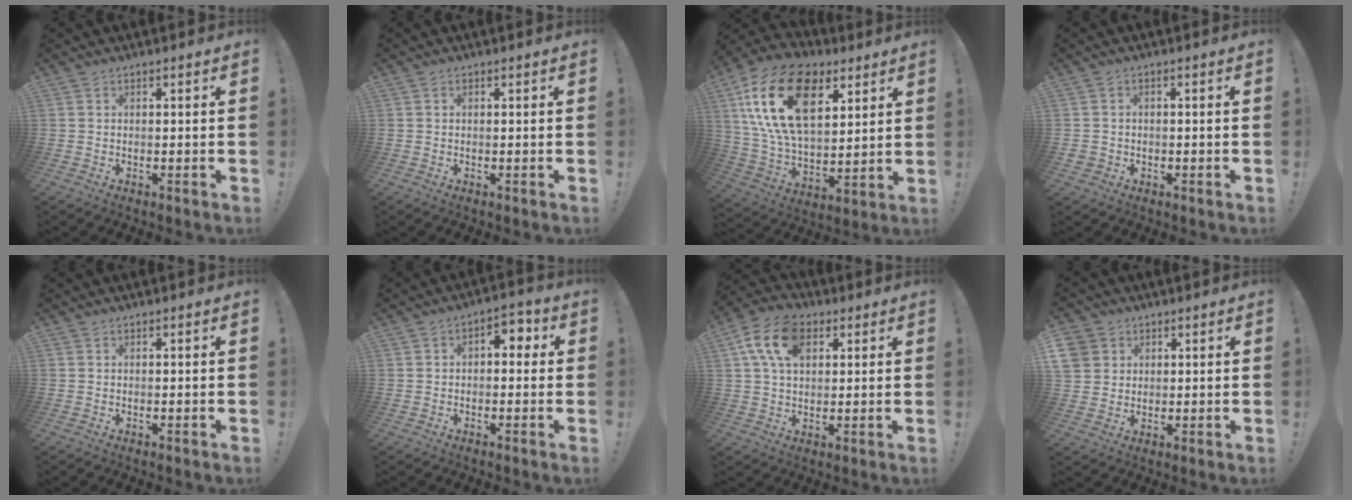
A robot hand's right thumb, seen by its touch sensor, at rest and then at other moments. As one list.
[{"total": 0.0}, {"total": 24.6, "force": [10.4, 14.8, 16.6], "torque": [-0.317, -0.048, 0.192]}, {"total": 2.0, "force": [-0.2, 1.9, 0.7], "torque": [-0.012, 0.002, -0.001]}, {"total": 0.0}, {"total": 4.8, "force": [0.0, 3.2, 3.5], "torque": [-0.037, 0.002, -0.005]}, {"total": 13.3, "force": [5.3, 8.6, 8.6], "torque": [-0.148, -0.001, 0.099]}, {"total": 6.4, "force": [2.7, 5.7, 1.3], "torque": [-0.028, -0.015, 0.054]}]